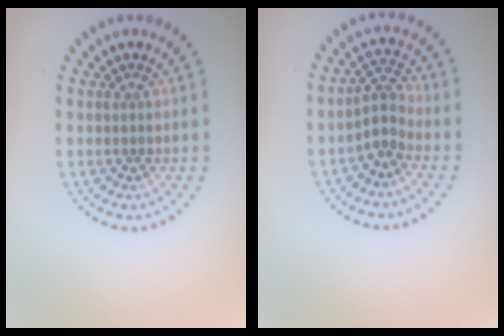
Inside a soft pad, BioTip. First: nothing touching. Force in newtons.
{"total": 2.2, "press": 1.5, "slide": 1.5}